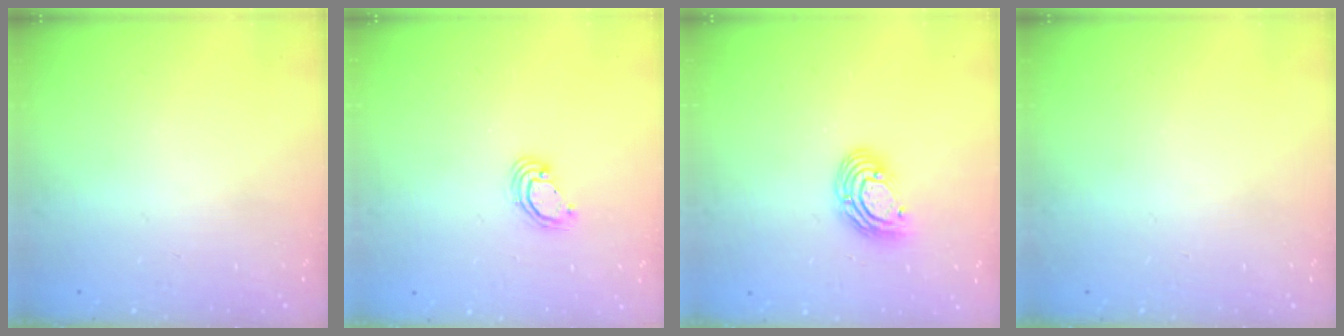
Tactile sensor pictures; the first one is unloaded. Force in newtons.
{"total": 3.8, "press": 3.8, "slide": 0.1}
{"total": 8.5, "press": 8.4, "slide": 1.3}
{"total": 0.0}